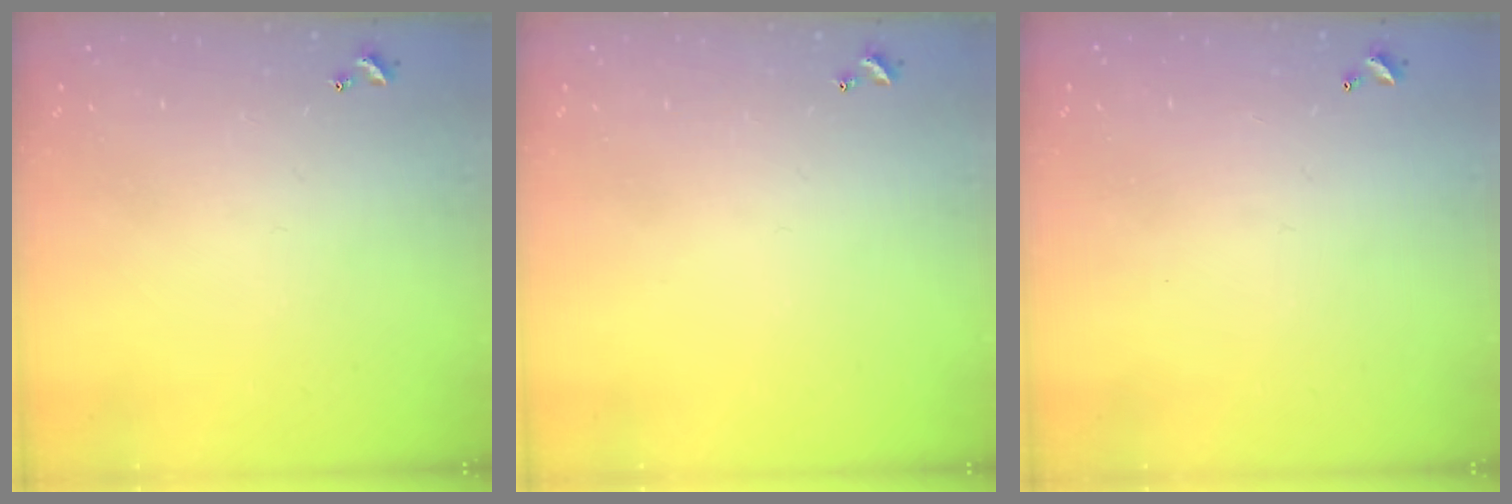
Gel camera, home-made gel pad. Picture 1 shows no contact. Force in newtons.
{"total": 0.0}
{"total": 2.7, "press": 2.7, "slide": 0.1}